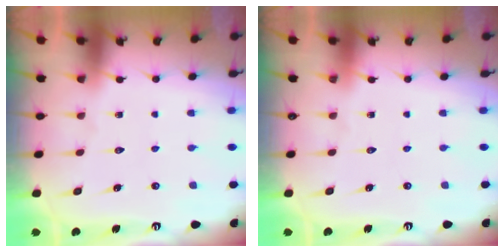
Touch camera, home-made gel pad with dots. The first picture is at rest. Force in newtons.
{"total": 0.0}